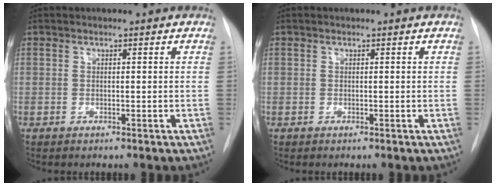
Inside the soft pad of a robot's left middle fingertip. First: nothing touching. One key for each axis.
{"total": 0.0}